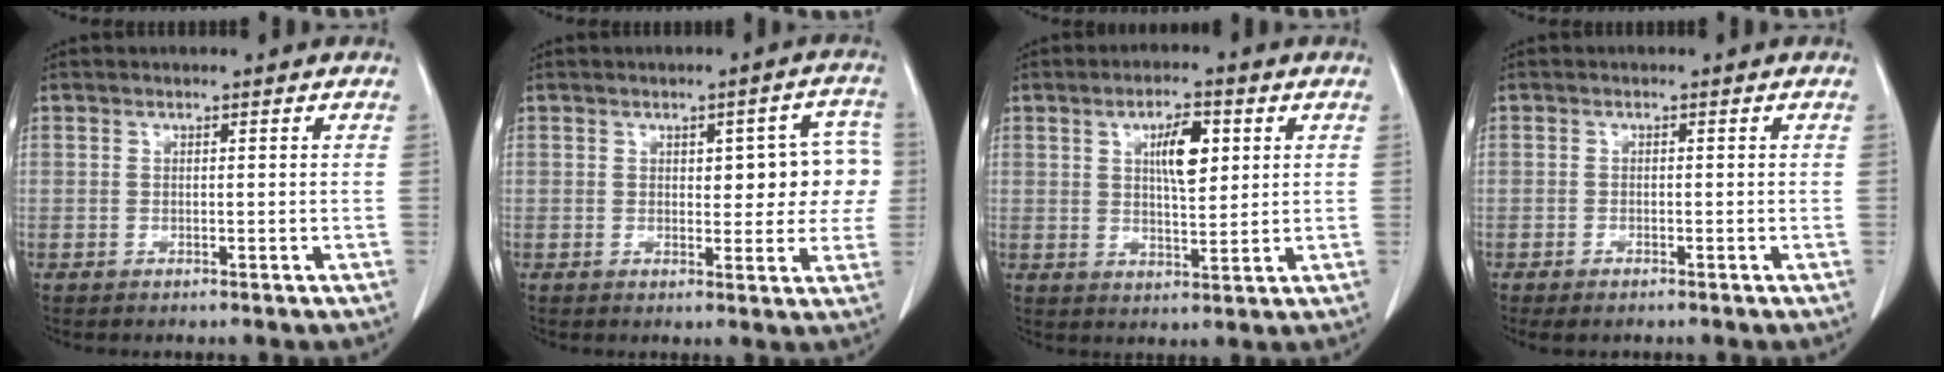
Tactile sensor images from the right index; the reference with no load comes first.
{"total": 8.1, "force": [1.2, 3.5, 7.2], "torque": [-0.065, 0.024, 0.015]}
{"total": 6.5, "force": [2.0, 2.1, 5.8], "torque": [-0.097, 0.003, 0.036]}
{"total": 1.7, "force": [-1.3, 0.5, 1.0], "torque": [-0.022, -0.004, -0.017]}